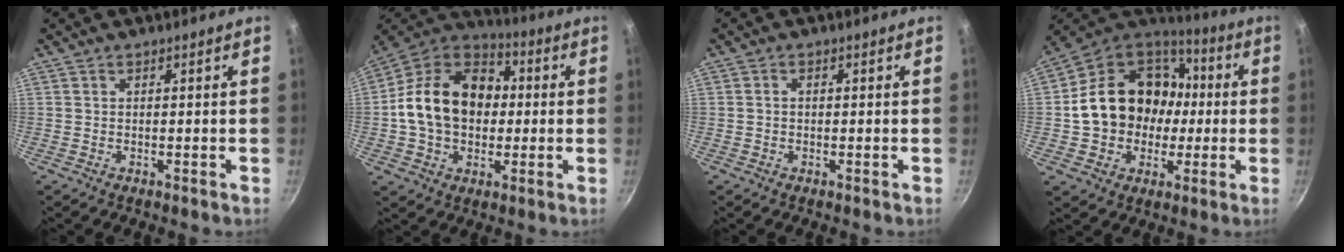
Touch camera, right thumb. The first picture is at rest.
{"total": 19.3, "force": [0.6, 14.3, 12.9], "torque": [-0.194, 0.036, -0.004]}
{"total": 0.9, "force": [-0.1, 0.7, 0.6], "torque": [-0.010, 0.005, -0.002]}
{"total": 21.3, "force": [0.2, 17.3, 12.3], "torque": [-0.183, 0.046, 0.007]}